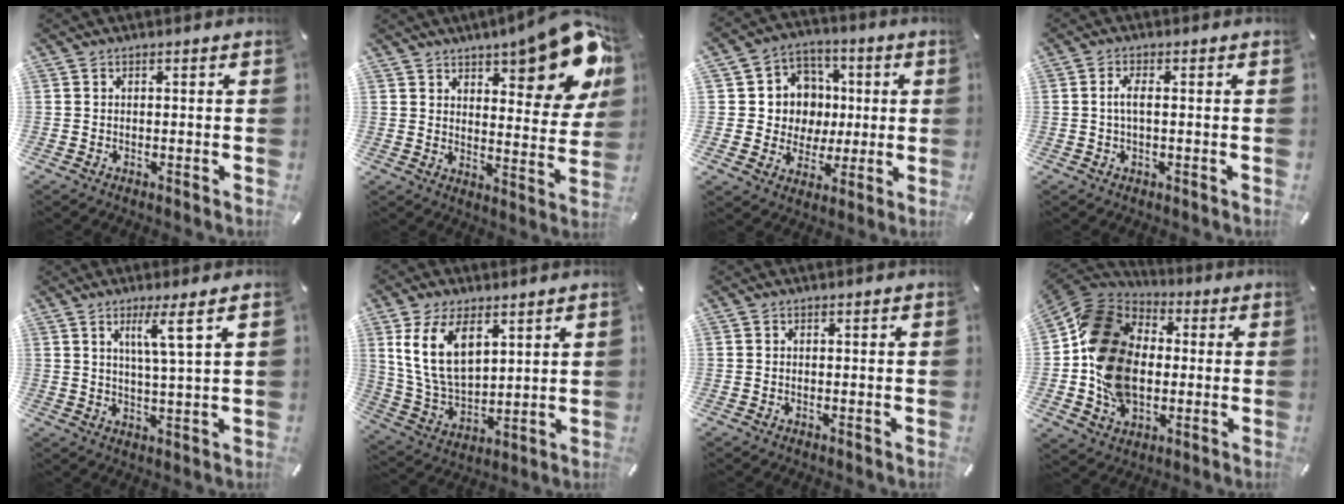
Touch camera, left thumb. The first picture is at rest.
{"total": 17.0, "force": [11.7, 6.0, 10.8], "torque": [-0.132, -0.087, 0.193]}
{"total": 11.6, "force": [0.3, 11.5, 2.0], "torque": [-0.021, -0.005, 0.015]}
{"total": 3.5, "force": [0.1, 1.2, 3.3], "torque": [-0.068, -0.001, -0.002]}
{"total": 7.3, "force": [3.6, -0.1, 6.4], "torque": [-0.120, -0.007, 0.054]}
{"total": 13.0, "force": [6.1, 7.6, 8.6], "torque": [-0.199, -0.011, 0.112]}
{"total": 0.0}
{"total": 19.2, "force": [-1.6, 15.2, 11.6], "torque": [-0.249, 0.017, -0.028]}